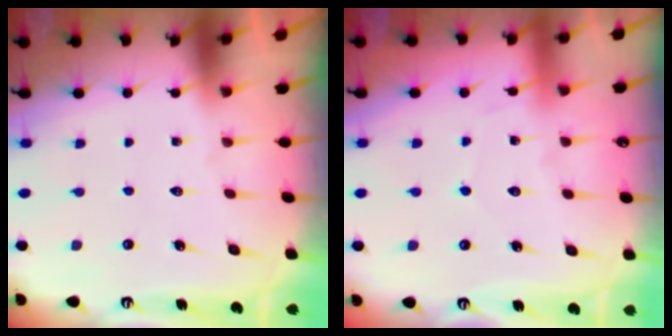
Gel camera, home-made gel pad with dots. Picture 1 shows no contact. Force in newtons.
{"total": 4.6, "press": 4.6, "slide": 0.6}